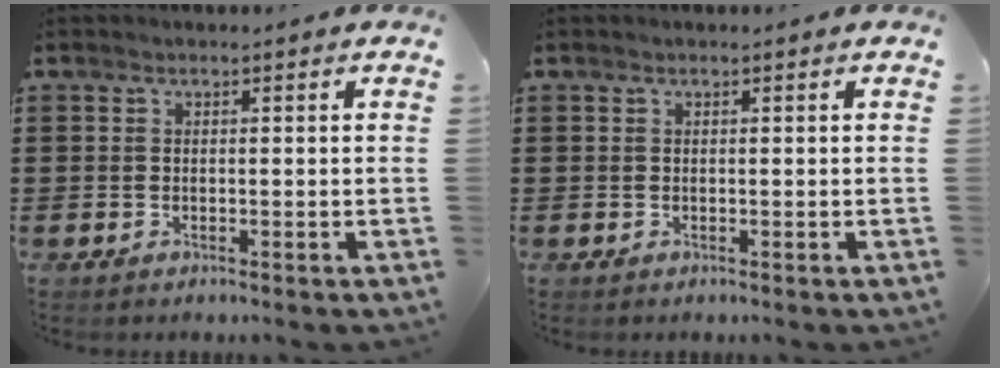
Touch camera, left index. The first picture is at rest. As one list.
[{"total": 0.0}]